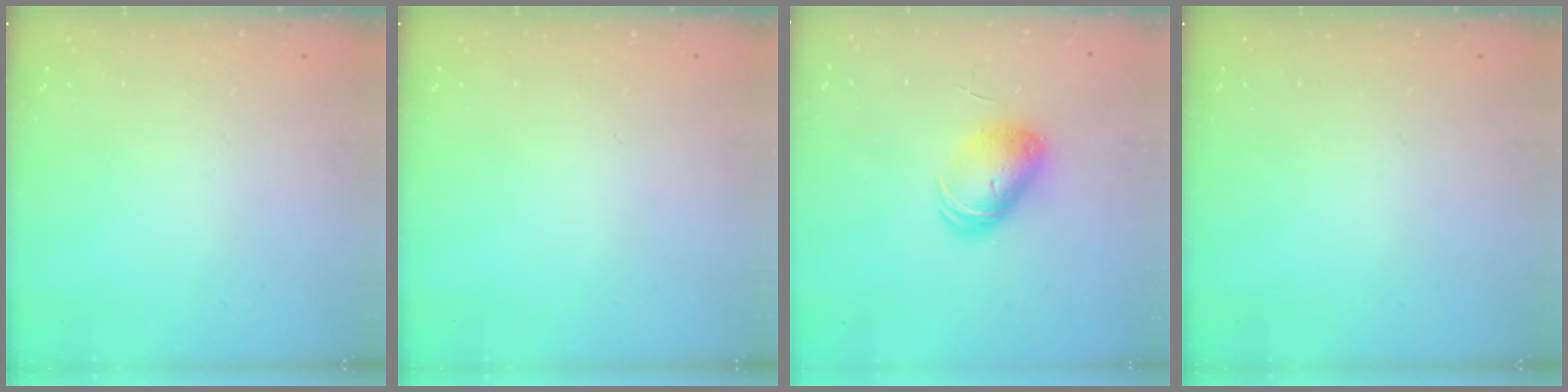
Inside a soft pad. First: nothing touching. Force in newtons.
{"total": 0.0}
{"total": 9.5, "press": 9.5, "slide": 0.2}
{"total": 0.0}